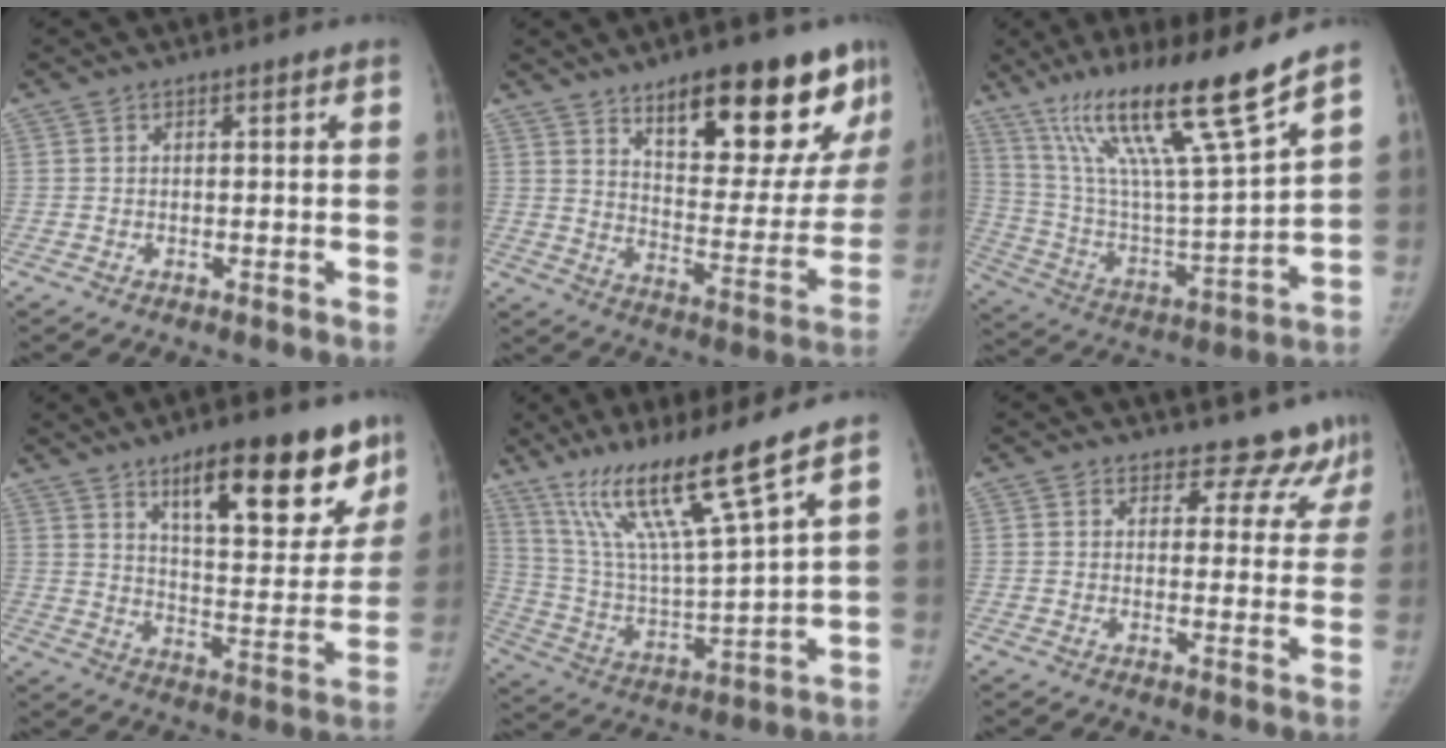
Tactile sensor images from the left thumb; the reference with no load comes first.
{"total": 23.8, "force": [14.1, 9.0, 17.0], "torque": [-0.178, -0.063, 0.205]}
{"total": 22.8, "force": [15.2, 1.5, 17.0], "torque": [-0.280, -0.062, 0.277]}
{"total": 20.8, "force": [13.0, 7.4, 14.5], "torque": [-0.149, -0.064, 0.197]}
{"total": 17.7, "force": [12.1, 0.2, 12.9], "torque": [-0.224, -0.062, 0.232]}
{"total": 9.9, "force": [8.9, 4.4, 0.7], "torque": [0.046, -0.049, 0.084]}